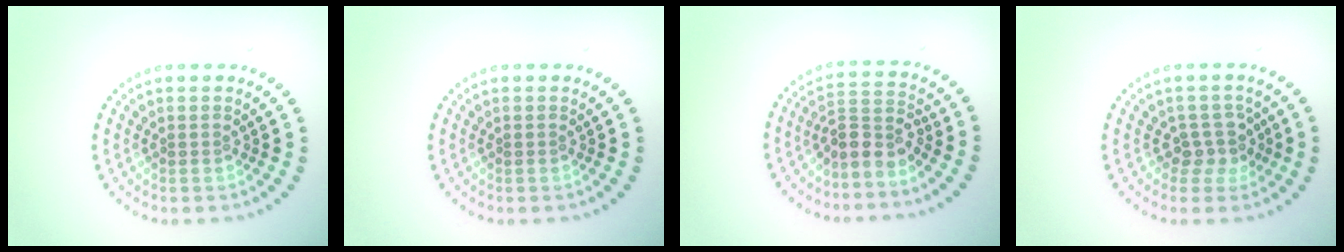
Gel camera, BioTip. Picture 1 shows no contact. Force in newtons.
{"total": 0.0}
{"total": 3.0, "press": 2.3, "slide": 1.8}
{"total": 2.6, "press": 2.0, "slide": 1.6}